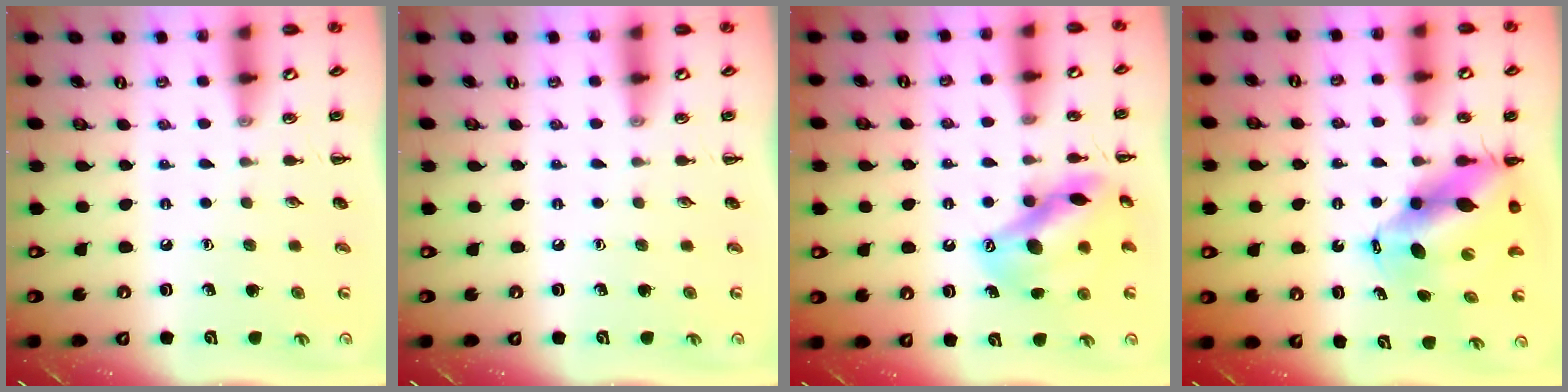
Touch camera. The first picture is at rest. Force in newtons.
{"total": 0.0}
{"total": 14.1, "press": 13.6, "slide": 3.7}
{"total": 10.3, "press": 10.0, "slide": 2.6}